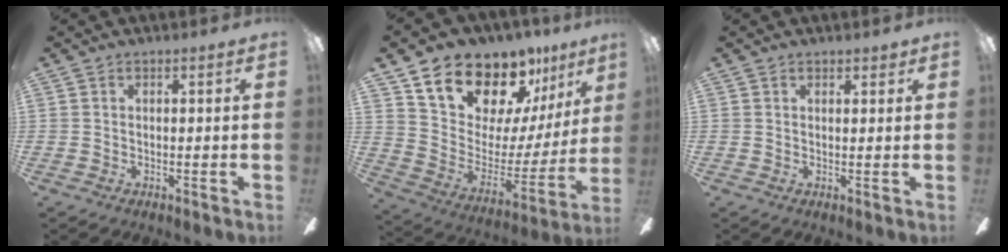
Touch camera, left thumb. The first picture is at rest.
{"total": 19.0, "force": [16.1, 8.0, 6.1], "torque": [-0.116, -0.126, 0.296]}
{"total": 1.5, "force": [1.2, 0.7, 0.4], "torque": [-0.001, -0.002, 0.021]}